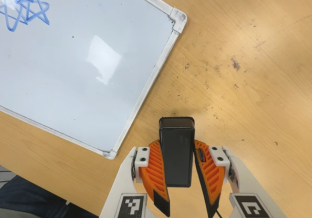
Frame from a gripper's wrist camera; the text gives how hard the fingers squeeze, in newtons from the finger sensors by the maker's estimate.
{"total": 10.4, "left": 8.4, "right": 12.3}